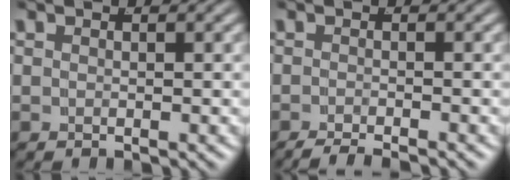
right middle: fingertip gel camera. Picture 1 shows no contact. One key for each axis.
{"total": 2.5, "fx": -2.4, "fy": 0.1, "fz": 0.6, "tx": -0.006, "ty": -0.006, "tz": -0.037}